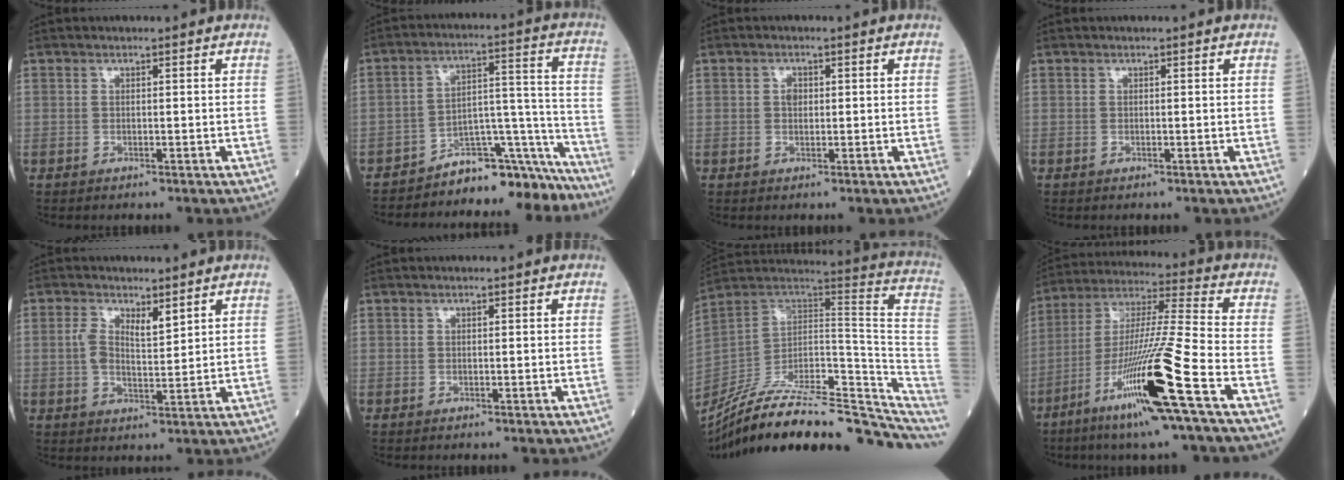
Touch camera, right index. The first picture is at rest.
{"total": 12.5, "force": [-12.2, 2.7, 1.1], "torque": [0.023, 0.081, -0.187]}
{"total": 1.2, "force": [0.3, 0.9, 0.8], "torque": [-0.015, 0.002, 0.005]}
{"total": 0.0}
{"total": 4.7, "force": [2.2, 1.8, 3.7], "torque": [-0.071, 0.009, 0.042]}
{"total": 0.0}
{"total": 29.5, "force": [-24.4, 6.3, 15.4], "torque": [-0.190, 0.002, -0.363]}
{"total": 18.3, "force": [-8.3, -1.4, 16.2], "torque": [-0.334, -0.035, -0.157]}